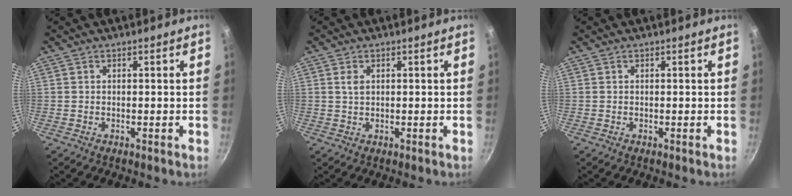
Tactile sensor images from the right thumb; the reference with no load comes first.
{"total": 1.8, "force": [0.6, 1.1, 1.3], "torque": [-0.022, -0.002, 0.012]}
{"total": 0.0}